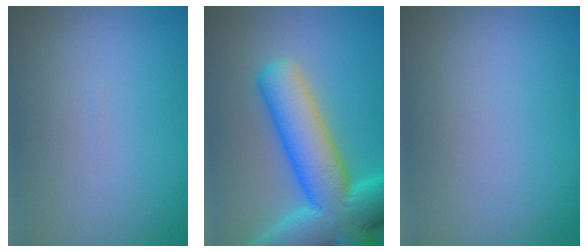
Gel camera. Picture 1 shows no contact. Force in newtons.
{"total": 12.4, "press": 12.4, "slide": 0.5}
{"total": 0.0}